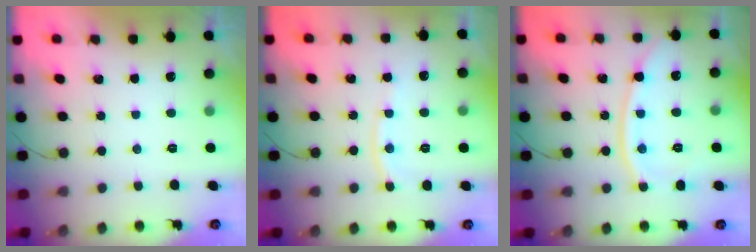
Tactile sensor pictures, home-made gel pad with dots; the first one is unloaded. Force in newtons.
{"total": 6.6, "press": 6.6, "slide": 0.9}
{"total": 11.7, "press": 11.6, "slide": 1.3}